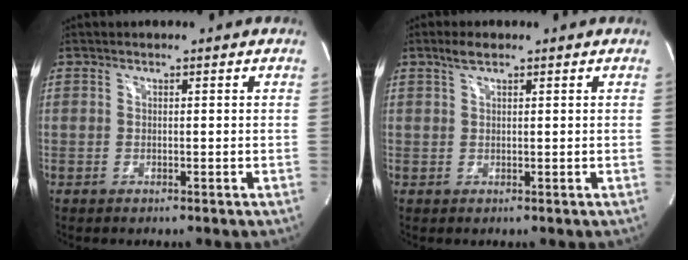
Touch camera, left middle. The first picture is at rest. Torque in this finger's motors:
{"motor_torque": [0.11, 0.01, -0.12, 0.03]}